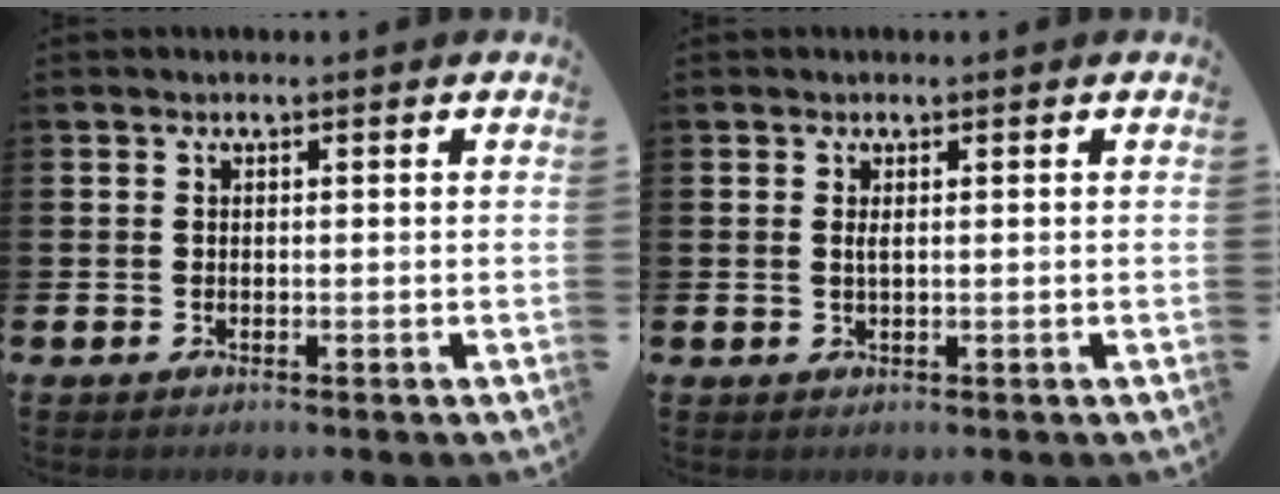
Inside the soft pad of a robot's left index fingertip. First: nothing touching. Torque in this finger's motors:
{"motor_torque": [0.11, 0.04, 0.00, 0.02]}